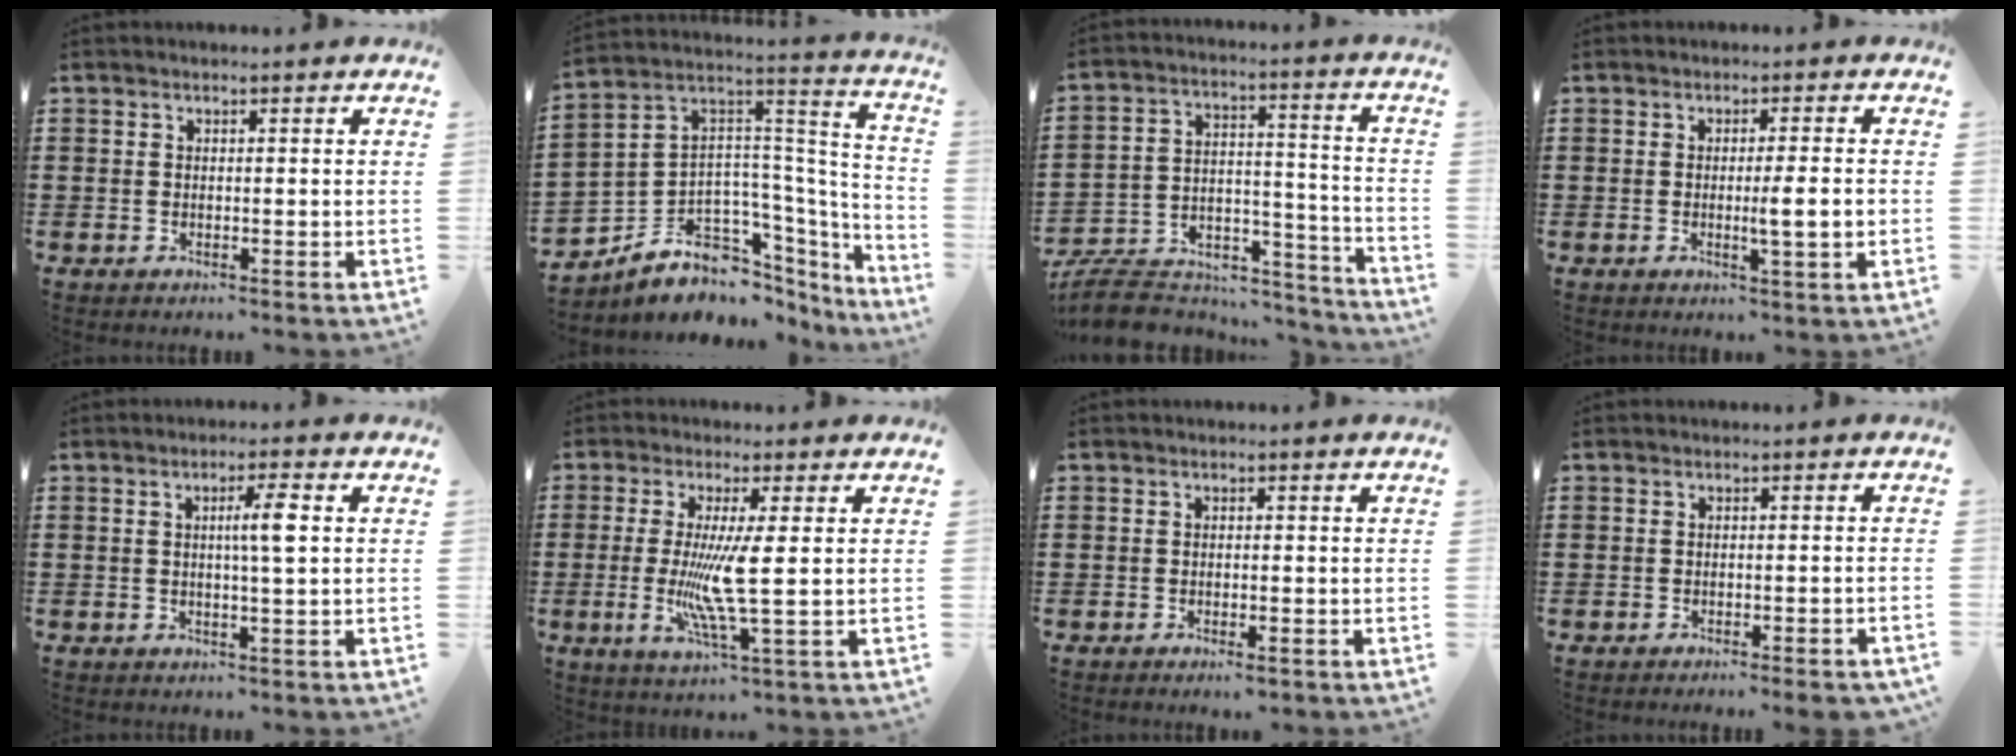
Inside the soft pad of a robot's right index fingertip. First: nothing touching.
{"total": 6.8, "force": [-4.0, 5.1, 2.1], "torque": [-0.055, -0.021, -0.068]}
{"total": 8.3, "force": [-7.6, 2.5, 2.3], "torque": [-0.045, 0.012, -0.147]}
{"total": 4.4, "force": [-0.5, 0.1, 4.4], "torque": [-0.075, -0.006, -0.012]}
{"total": 4.2, "force": [0.6, 0.2, 4.2], "torque": [-0.070, -0.002, 0.003]}
{"total": 7.8, "force": [0.0, 0.1, 7.8], "torque": [-0.162, -0.024, -0.006]}
{"total": 0.6, "force": [-0.5, 0.0, 0.3], "torque": [-0.008, -0.004, -0.010]}
{"total": 1.7, "force": [-1.4, -0.2, 1.0], "torque": [-0.017, -0.002, -0.026]}